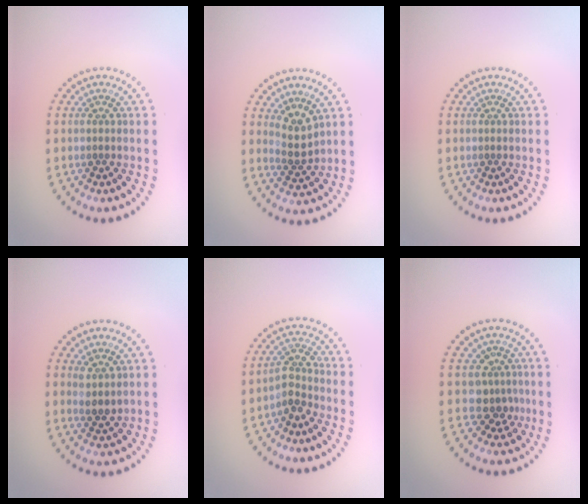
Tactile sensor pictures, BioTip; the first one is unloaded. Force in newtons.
{"total": 2.4, "press": 1.8, "slide": 1.6}
{"total": 0.0}
{"total": 1.9, "press": 1.6, "slide": 1.1}
{"total": 2.6, "press": 2.0, "slide": 1.7}
{"total": 2.7, "press": 2.0, "slide": 1.8}